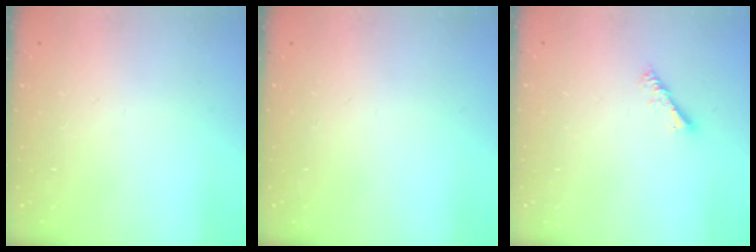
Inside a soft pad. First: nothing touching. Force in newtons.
{"total": 0.0}
{"total": 4.2, "press": 4.2, "slide": 0.5}